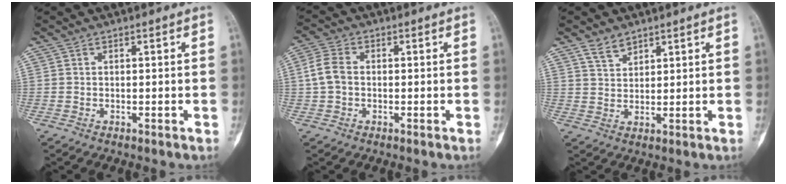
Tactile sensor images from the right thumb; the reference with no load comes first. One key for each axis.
{"total": 4.9, "fx": 0.0, "fy": 3.6, "fz": 3.4, "tx": -0.074, "ty": 0.016, "tz": -0.005}
{"total": 3.6, "fx": 2.7, "fy": 1.9, "fz": 1.2, "tx": -0.011, "ty": -0.017, "tz": 0.056}